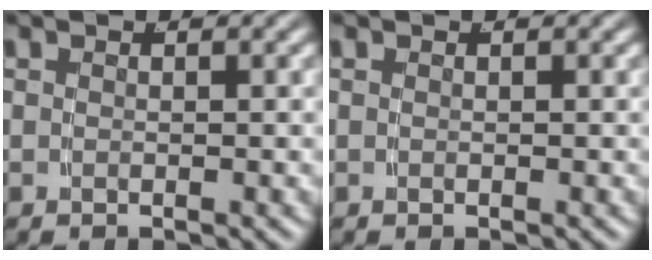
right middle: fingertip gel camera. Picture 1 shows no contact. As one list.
[{"total": 0.0}]